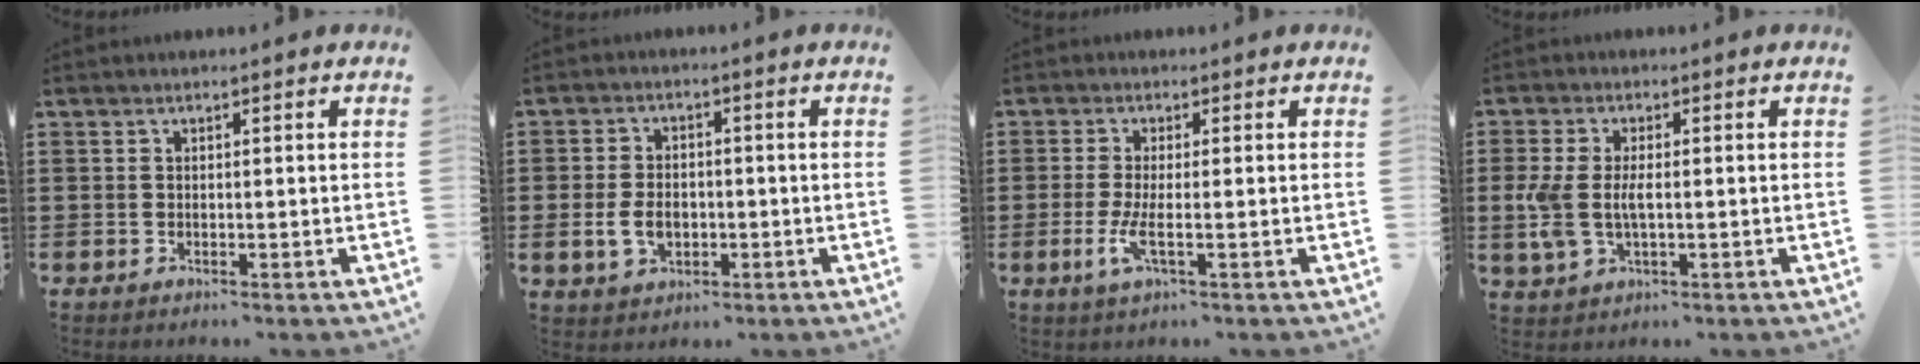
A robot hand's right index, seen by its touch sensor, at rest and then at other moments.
{"total": 4.6, "force": [-1.1, 3.2, 3.2], "torque": [-0.069, -0.004, -0.024]}
{"total": 4.1, "force": [-1.0, 0.5, 4.0], "torque": [-0.089, -0.014, -0.022]}
{"total": 5.3, "force": [-0.2, 2.6, 4.6], "torque": [-0.116, -0.004, -0.012]}